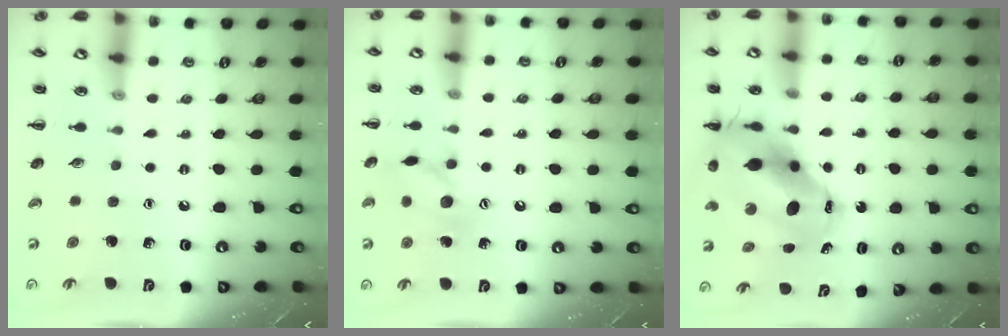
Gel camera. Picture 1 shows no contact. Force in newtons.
{"total": 11.1, "press": 11.1, "slide": 0.5}
{"total": 13.1, "press": 12.6, "slide": 3.6}